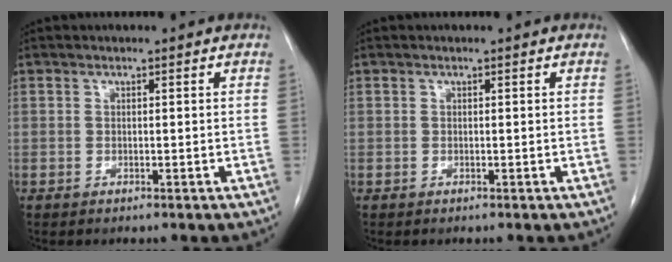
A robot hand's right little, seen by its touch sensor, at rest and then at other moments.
{"total": 0.0}